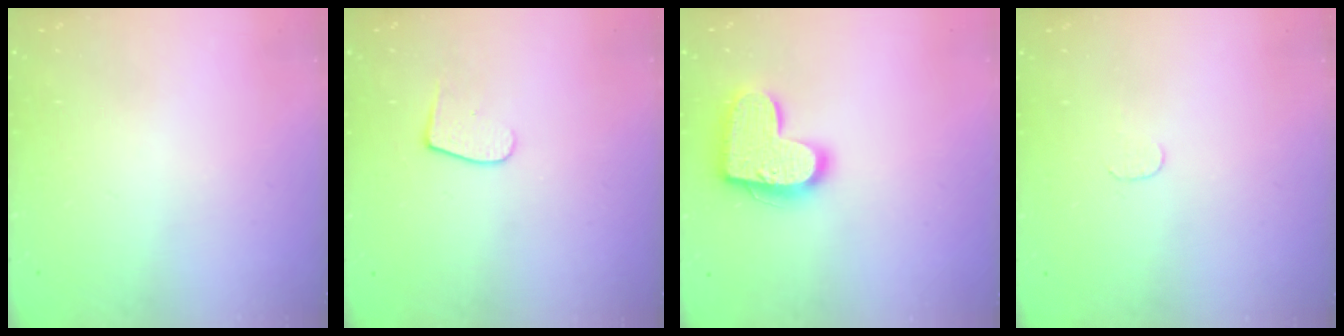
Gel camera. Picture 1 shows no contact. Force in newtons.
{"total": 6.7, "press": 6.7, "slide": 0.6}
{"total": 16.4, "press": 16.4, "slide": 1.0}
{"total": 3.1, "press": 3.1, "slide": 0.3}